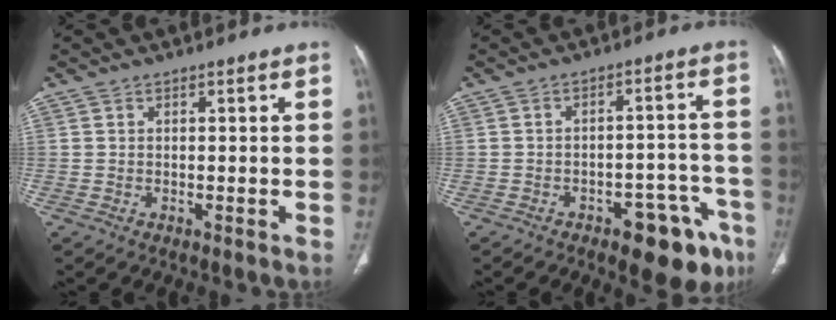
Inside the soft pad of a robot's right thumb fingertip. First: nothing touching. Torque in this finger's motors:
{"motor_torque": [1.16, 1.24, -0.15, 0.04, 0.18]}